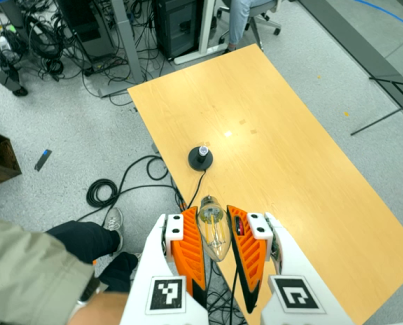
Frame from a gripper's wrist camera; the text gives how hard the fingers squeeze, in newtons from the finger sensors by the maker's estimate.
{"total": 21.2, "left": 23.8, "right": 18.5}